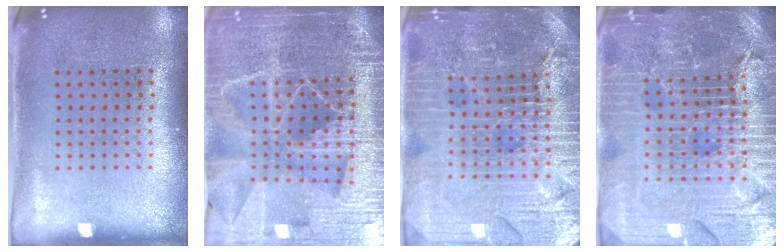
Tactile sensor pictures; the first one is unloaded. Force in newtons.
{"total": 5.9, "press": 5.2, "slide": 2.8}
{"total": 5.2, "press": 4.8, "slide": 2.1}
{"total": 5.9, "press": 5.2, "slide": 2.7}